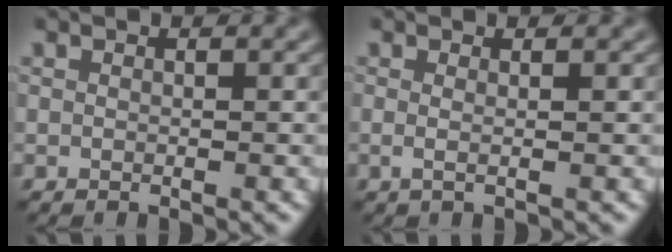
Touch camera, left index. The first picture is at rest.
{"total": 1.0, "force": [0.1, 0.1, 1.0], "torque": [-0.019, -0.004, -0.003]}